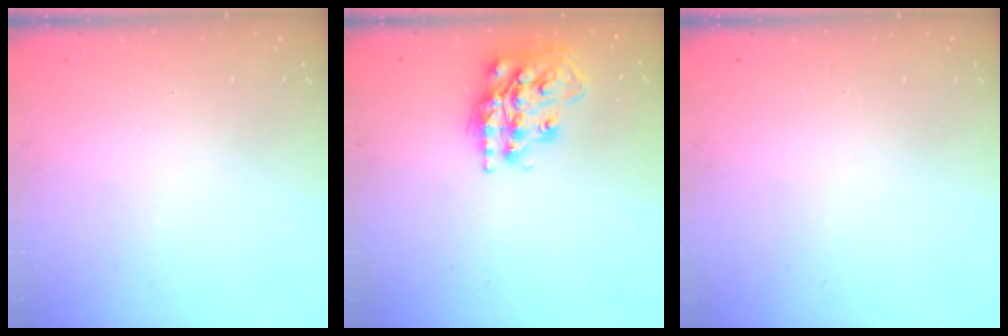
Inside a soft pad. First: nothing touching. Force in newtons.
{"total": 16.6, "press": 16.5, "slide": 1.1}
{"total": 0.0}